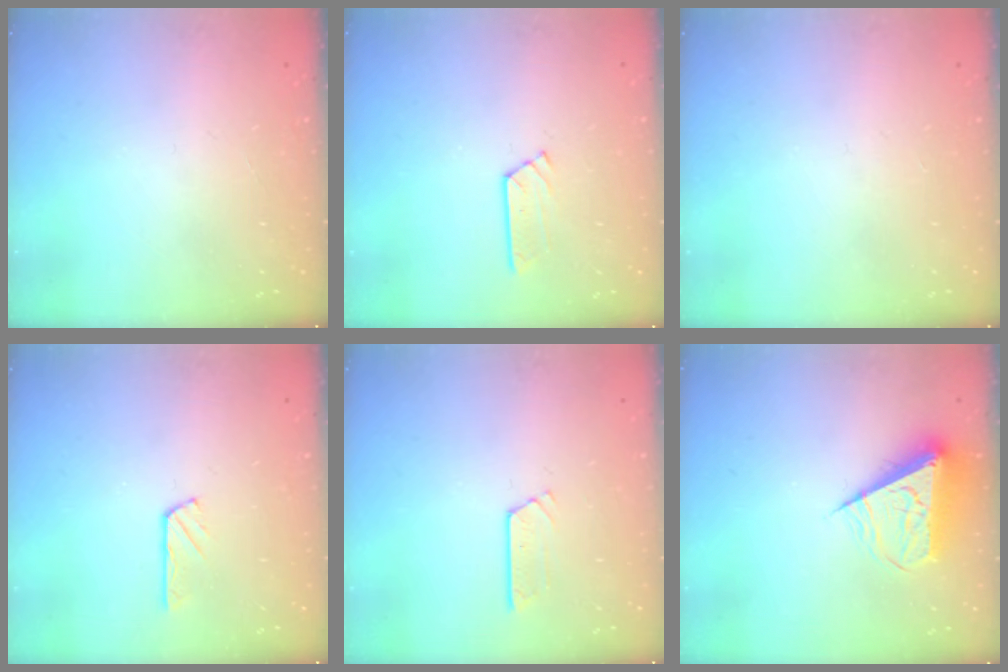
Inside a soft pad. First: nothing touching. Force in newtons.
{"total": 3.3, "press": 3.3, "slide": 0.4}
{"total": 1.9, "press": 1.9, "slide": 0.3}
{"total": 3.0, "press": 3.0, "slide": 0.4}
{"total": 2.7, "press": 2.7, "slide": 0.2}
{"total": 9.2, "press": 9.2, "slide": 0.2}